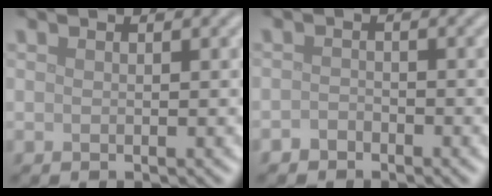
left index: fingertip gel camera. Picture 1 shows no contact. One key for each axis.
{"total": 1.1, "fx": -0.9, "fy": 0.6, "fz": 0.2, "tx": -0.001, "ty": 0.003, "tz": -0.018}